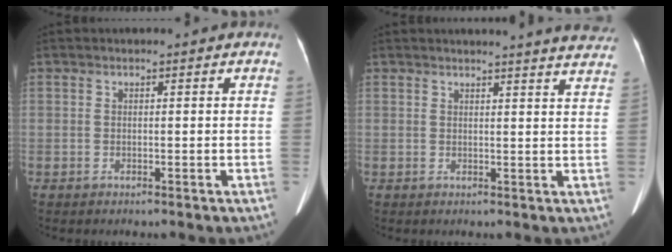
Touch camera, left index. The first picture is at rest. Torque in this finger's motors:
{"motor_torque": [0.06, -0.94, 0.11, 0.01]}